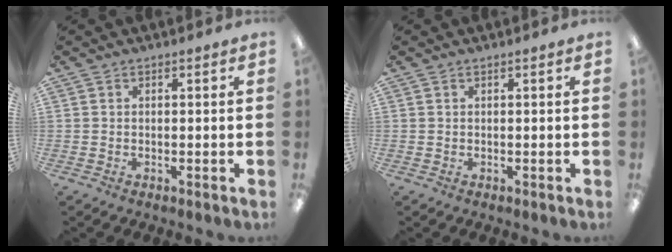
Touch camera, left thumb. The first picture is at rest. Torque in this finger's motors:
{"motor_torque": [0.00, 0.00, -0.12, 0.04, 0.00]}